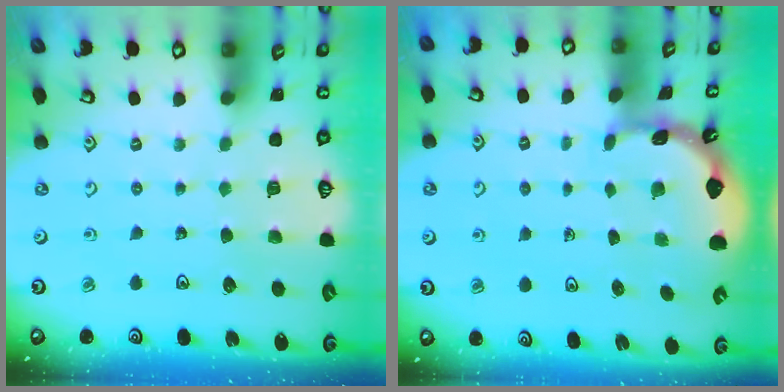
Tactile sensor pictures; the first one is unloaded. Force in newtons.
{"total": 1.7, "press": 1.7, "slide": 0.1}